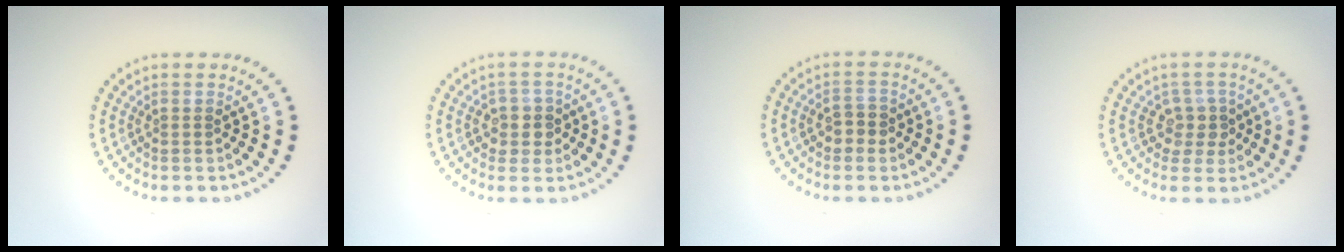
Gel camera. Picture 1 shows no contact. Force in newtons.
{"total": 2.1, "press": 2.0, "slide": 0.7}
{"total": 1.8, "press": 1.8, "slide": 0.5}
{"total": 2.2, "press": 1.9, "slide": 1.1}